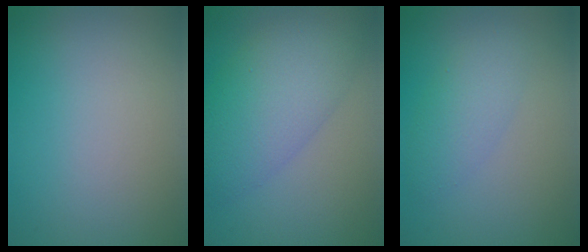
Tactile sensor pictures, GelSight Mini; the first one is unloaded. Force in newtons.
{"total": 6.8, "press": 6.8, "slide": 0.1}
{"total": 2.7, "press": 2.7, "slide": 0.0}